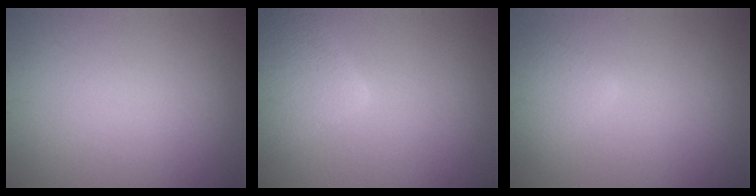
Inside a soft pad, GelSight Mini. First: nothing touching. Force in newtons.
{"total": 5.3, "press": 5.3, "slide": 0.2}
{"total": 2.5, "press": 2.5, "slide": 0.2}